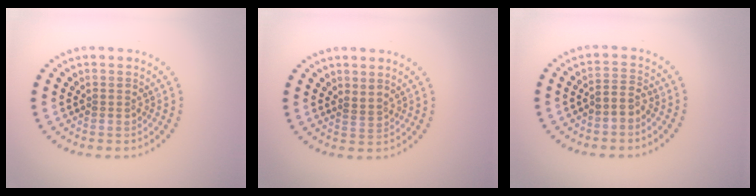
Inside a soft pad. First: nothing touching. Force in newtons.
{"total": 0.7, "press": 0.4, "slide": 0.6}
{"total": 1.7, "press": 1.3, "slide": 1.1}